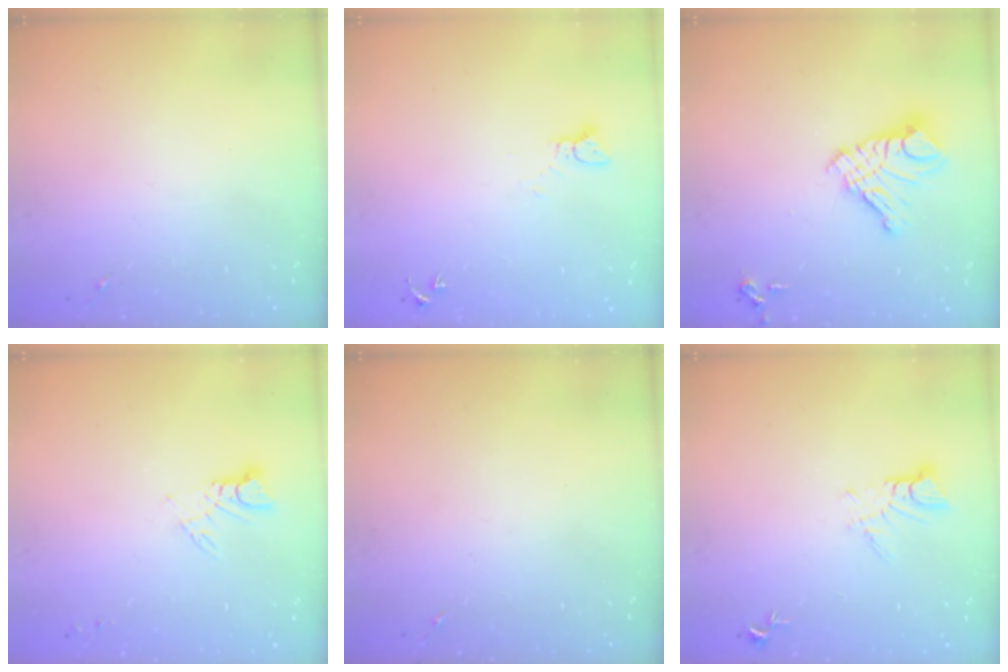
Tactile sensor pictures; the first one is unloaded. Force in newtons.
{"total": 2.2, "press": 2.2, "slide": 0.2}
{"total": 14.6, "press": 14.5, "slide": 1.6}
{"total": 4.5, "press": 4.5, "slide": 0.5}
{"total": 0.0}
{"total": 4.3, "press": 4.3, "slide": 0.3}